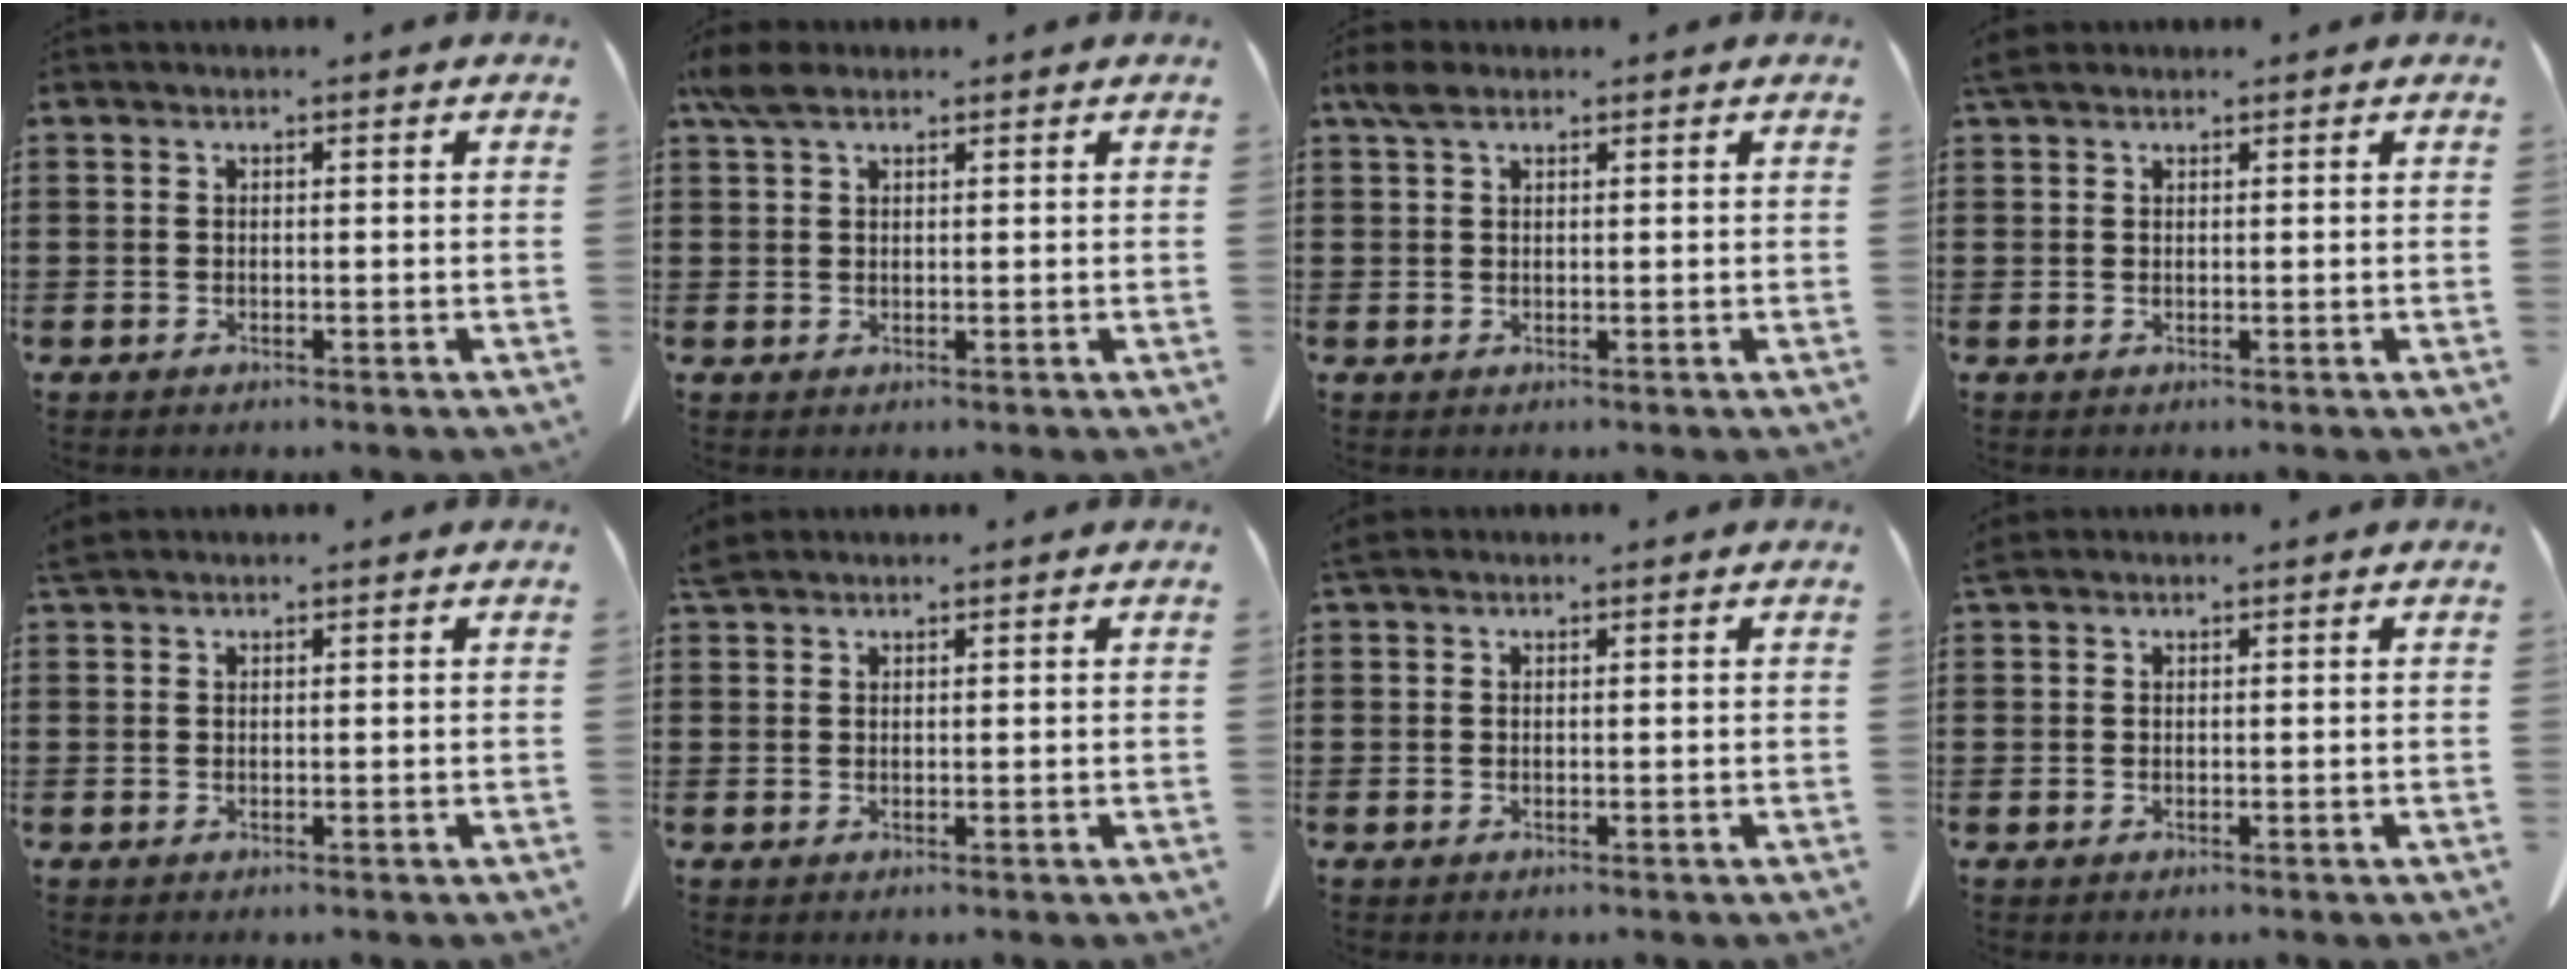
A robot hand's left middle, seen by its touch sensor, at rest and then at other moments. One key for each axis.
{"total": 3.4, "fx": 2.2, "fy": 1.5, "fz": 2.1, "tx": -0.047, "ty": 0.006, "tz": 0.042}
{"total": 2.6, "fx": 1.7, "fy": 1.3, "fz": 1.6, "tx": -0.037, "ty": 0.006, "tz": 0.031}
{"total": 1.7, "fx": 1.4, "fy": 0.6, "fz": 0.7, "tx": -0.020, "ty": 0.002, "tz": 0.029}
{"total": 1.3, "fx": 1.2, "fy": 0.1, "fz": 0.5, "tx": -0.013, "ty": -0.002, "tz": 0.024}
{"total": 1.8, "fx": 1.7, "fy": 0.4, "fz": 0.5, "tx": -0.015, "ty": 0.001, "tz": 0.035}
{"total": 0.6, "fx": 0.5, "fy": 0.2, "fz": 0.3, "tx": -0.009, "ty": 0.000, "tz": 0.012}
{"total": 0.8, "fx": 0.7, "fy": 0.1, "fz": 0.2, "tx": -0.007, "ty": -0.002, "tz": 0.016}